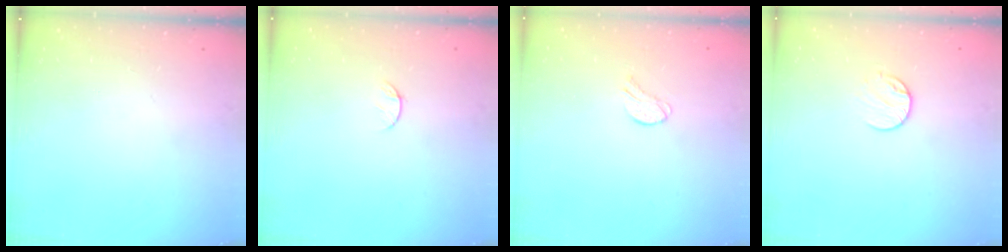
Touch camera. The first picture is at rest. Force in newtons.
{"total": 4.7, "press": 4.6, "slide": 0.5}
{"total": 6.0, "press": 6.0, "slide": 0.6}
{"total": 7.3, "press": 7.2, "slide": 0.7}